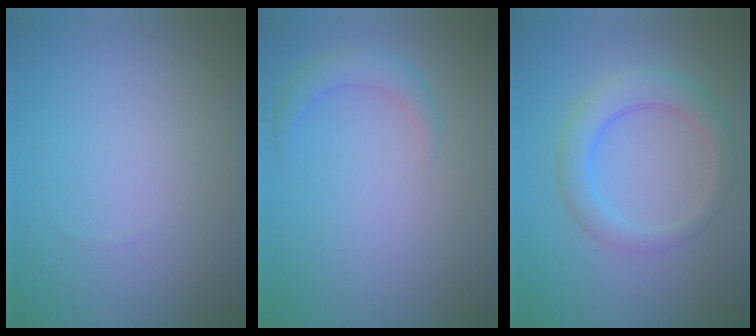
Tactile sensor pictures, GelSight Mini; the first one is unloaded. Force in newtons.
{"total": 2.0, "press": 2.0, "slide": 0.2}
{"total": 3.9, "press": 3.9, "slide": 0.1}